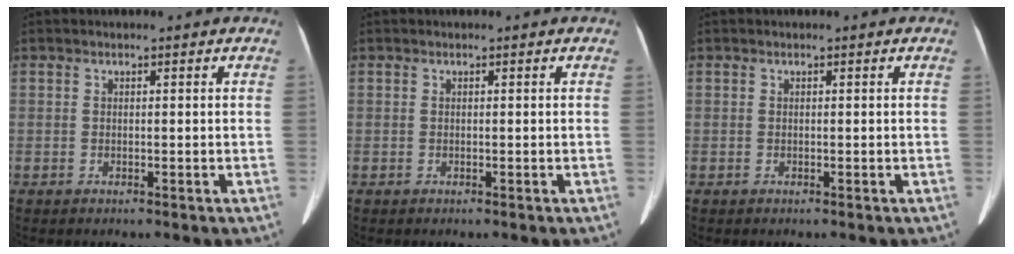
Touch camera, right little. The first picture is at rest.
{"total": 0.0}
{"total": 0.0}